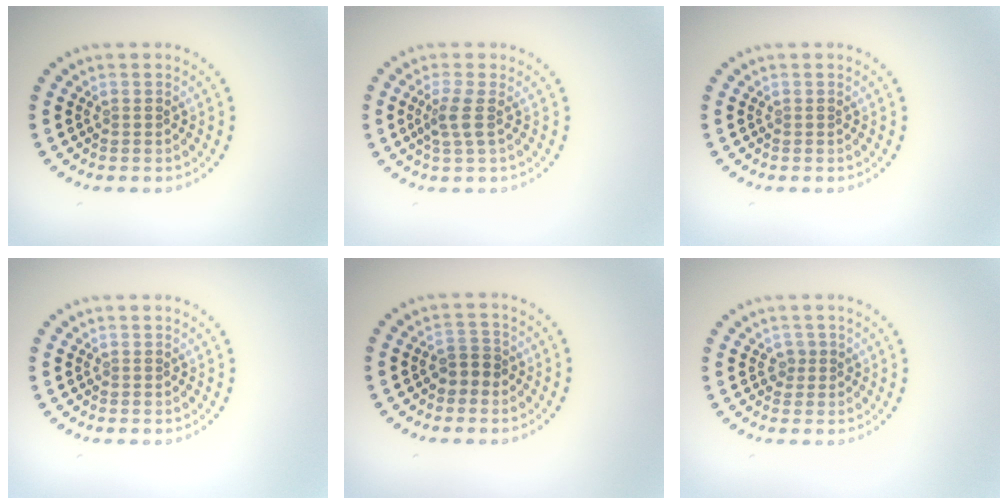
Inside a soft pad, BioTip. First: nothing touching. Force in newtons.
{"total": 2.0, "press": 1.5, "slide": 1.4}
{"total": 0.0}
{"total": 0.0}
{"total": 2.0, "press": 1.9, "slide": 0.6}
{"total": 1.1, "press": 0.8, "slide": 0.8}